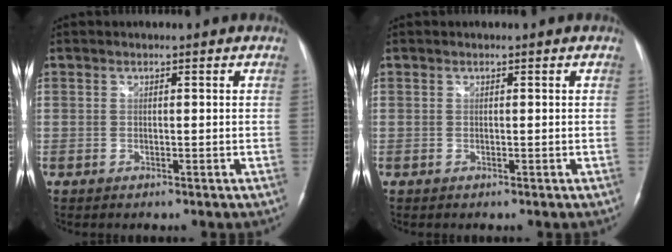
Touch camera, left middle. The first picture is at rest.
{"total": 0.0}